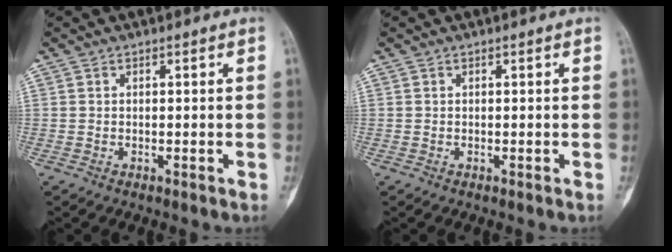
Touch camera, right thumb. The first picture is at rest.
{"total": 0.0}